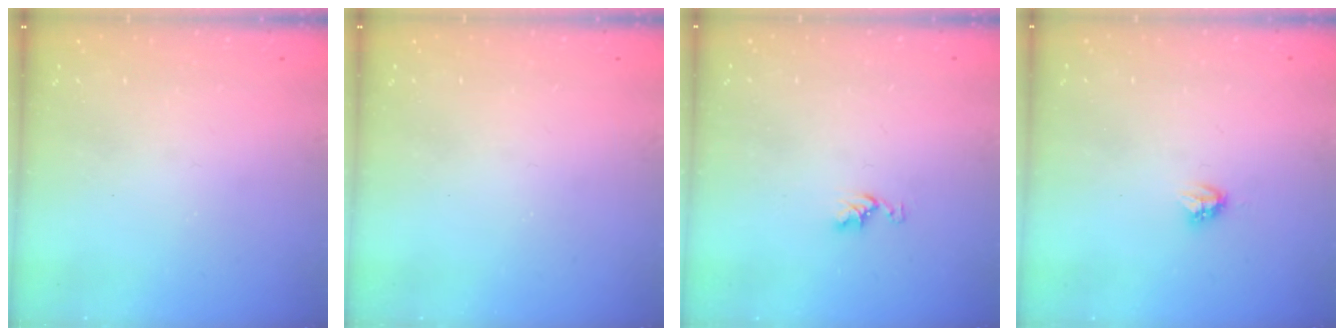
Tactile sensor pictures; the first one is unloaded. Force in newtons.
{"total": 0.0}
{"total": 3.9, "press": 3.9, "slide": 0.5}
{"total": 2.8, "press": 2.7, "slide": 0.4}